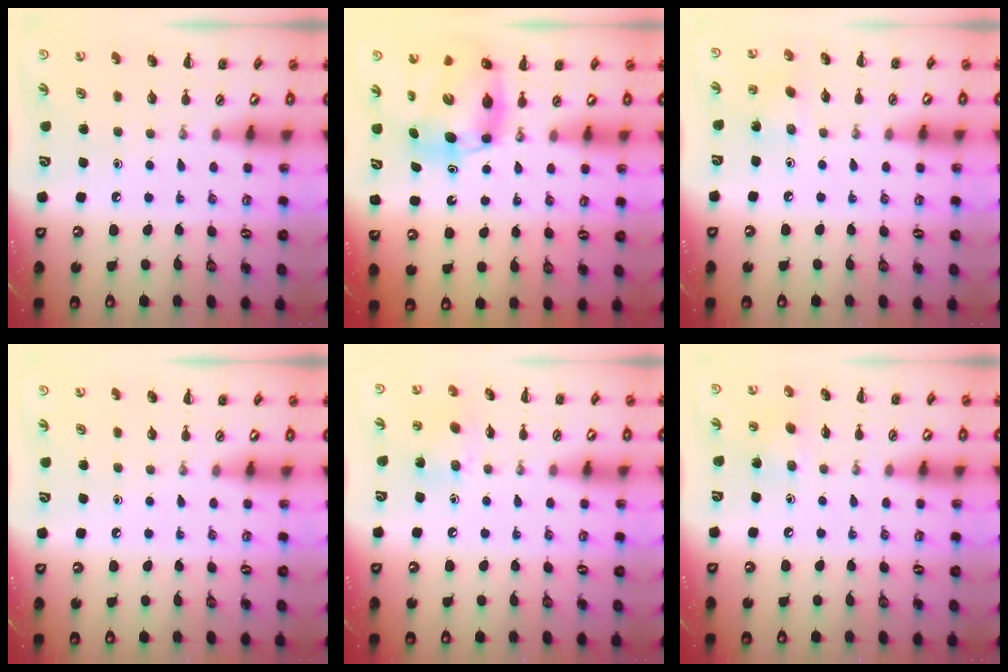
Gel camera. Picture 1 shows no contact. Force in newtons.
{"total": 8.3, "press": 8.0, "slide": 2.2}
{"total": 3.4, "press": 3.3, "slide": 0.9}
{"total": 0.0}
{"total": 7.1, "press": 7.1, "slide": 0.7}
{"total": 5.2, "press": 5.1, "slide": 0.9}